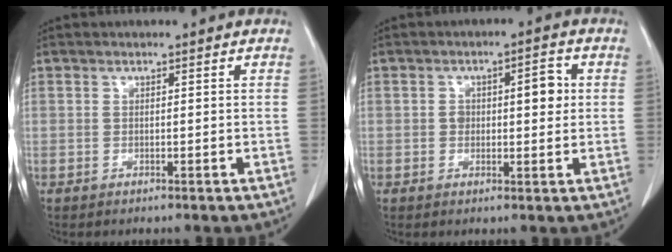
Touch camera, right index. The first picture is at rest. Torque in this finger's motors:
{"motor_torque": [0.12, 0.08, 0.08, 0.02]}